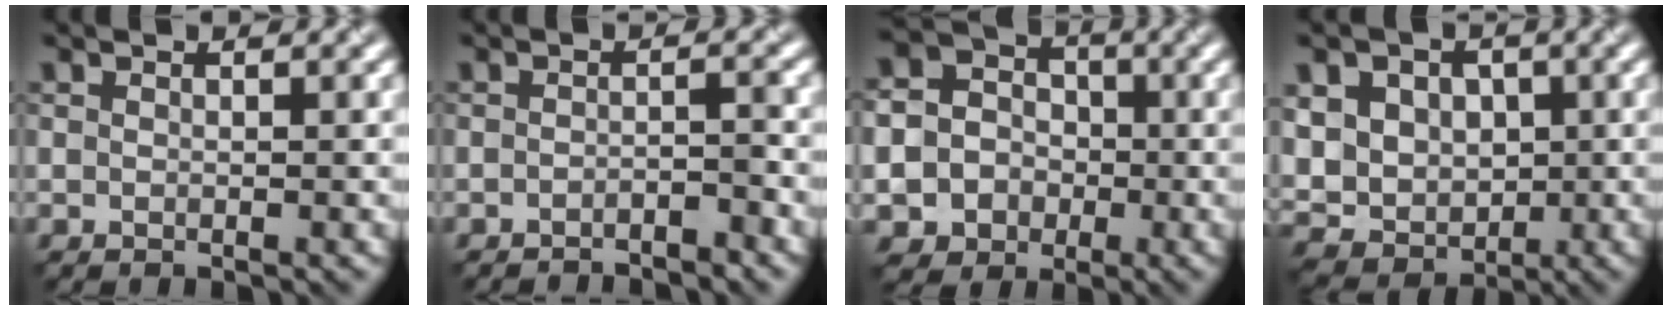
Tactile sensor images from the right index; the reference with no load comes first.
{"total": 2.4, "force": [-2.1, 0.4, 1.1], "torque": [-0.008, 0.002, -0.036]}
{"total": 9.3, "force": [-3.1, 8.4, 2.3], "torque": [-0.051, -0.022, -0.073]}
{"total": 8.9, "force": [1.0, 7.4, 4.8], "torque": [-0.084, 0.015, -0.001]}